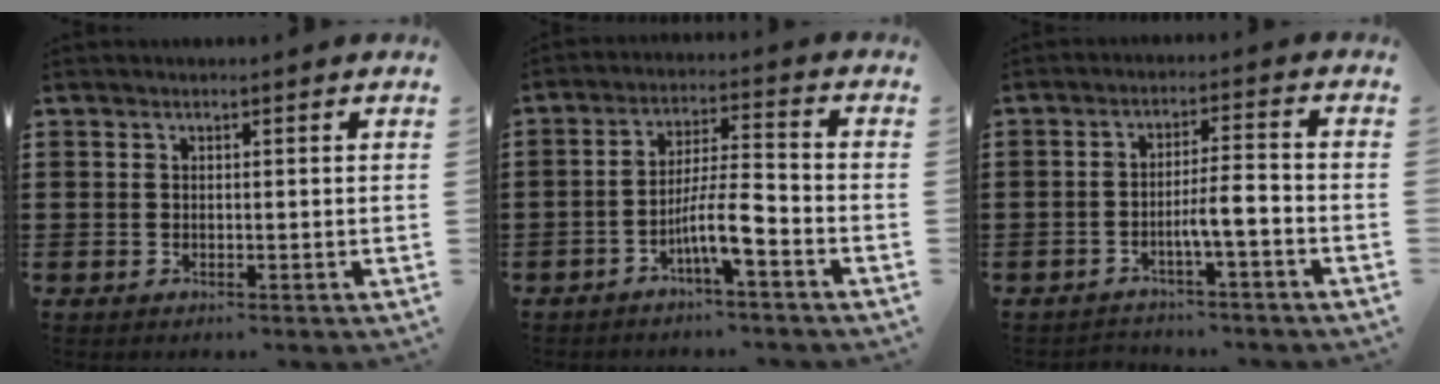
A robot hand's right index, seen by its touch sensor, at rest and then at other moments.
{"total": 7.5, "force": [-3.8, 1.2, 6.3], "torque": [-0.126, -0.002, -0.074]}
{"total": 4.8, "force": [-2.4, 0.7, 4.1], "torque": [-0.072, 0.002, -0.043]}